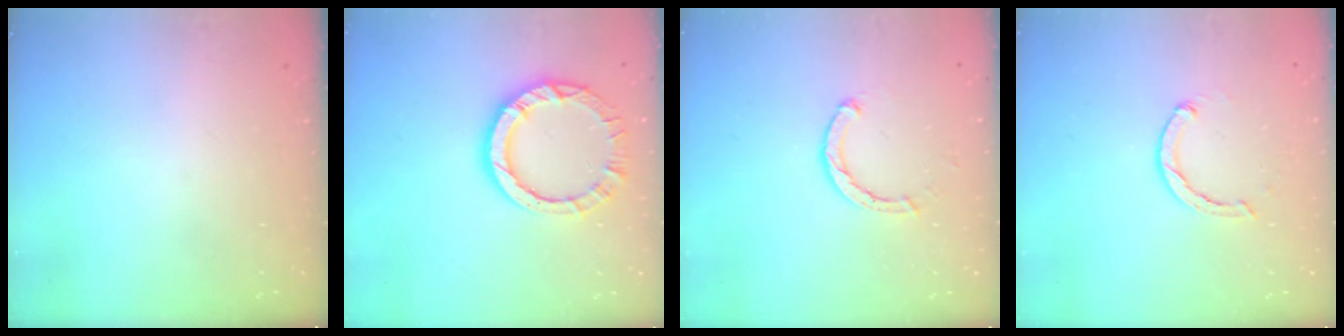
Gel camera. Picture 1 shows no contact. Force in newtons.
{"total": 9.6, "press": 9.6, "slide": 0.5}
{"total": 2.1, "press": 2.1, "slide": 0.1}
{"total": 2.4, "press": 2.4, "slide": 0.1}